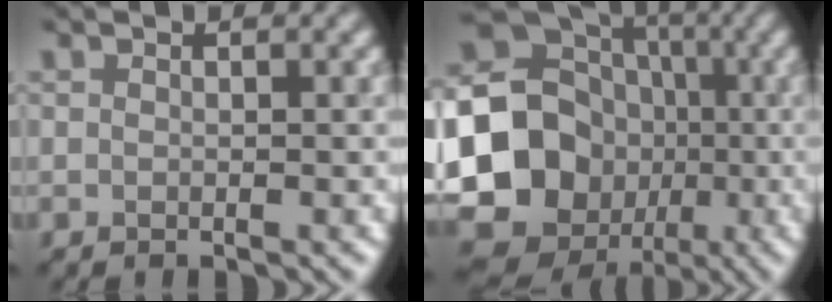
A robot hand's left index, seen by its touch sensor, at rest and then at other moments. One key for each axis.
{"total": 19.3, "fx": -3.2, "fy": 17.8, "fz": 6.7, "tx": -0.161, "ty": -0.001, "tz": -0.094}